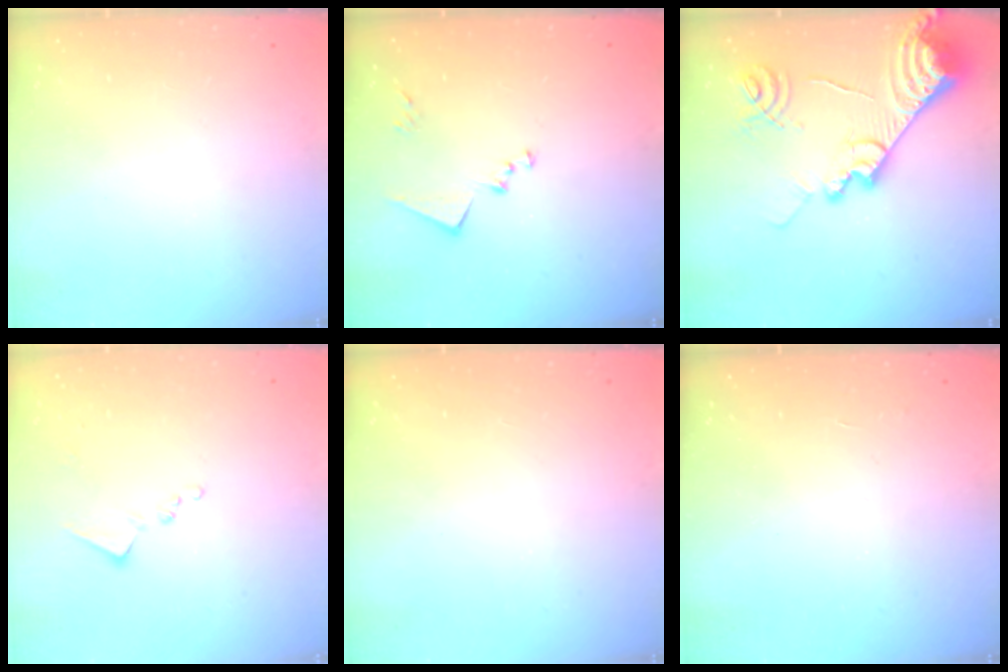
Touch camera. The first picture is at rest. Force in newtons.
{"total": 10.3, "press": 10.3, "slide": 0.8}
{"total": 19.6, "press": 19.5, "slide": 1.9}
{"total": 9.0, "press": 8.9, "slide": 0.6}
{"total": 0.9, "press": 0.9, "slide": 0.1}
{"total": 2.2, "press": 2.2, "slide": 0.4}